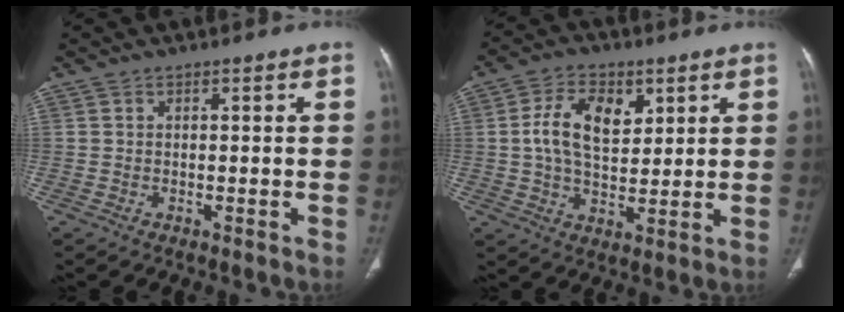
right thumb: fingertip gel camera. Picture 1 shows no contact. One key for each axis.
{"total": 10.8, "fx": 3.1, "fy": 6.7, "fz": 7.9, "tx": -0.117, "ty": -0.008, "tz": 0.055}